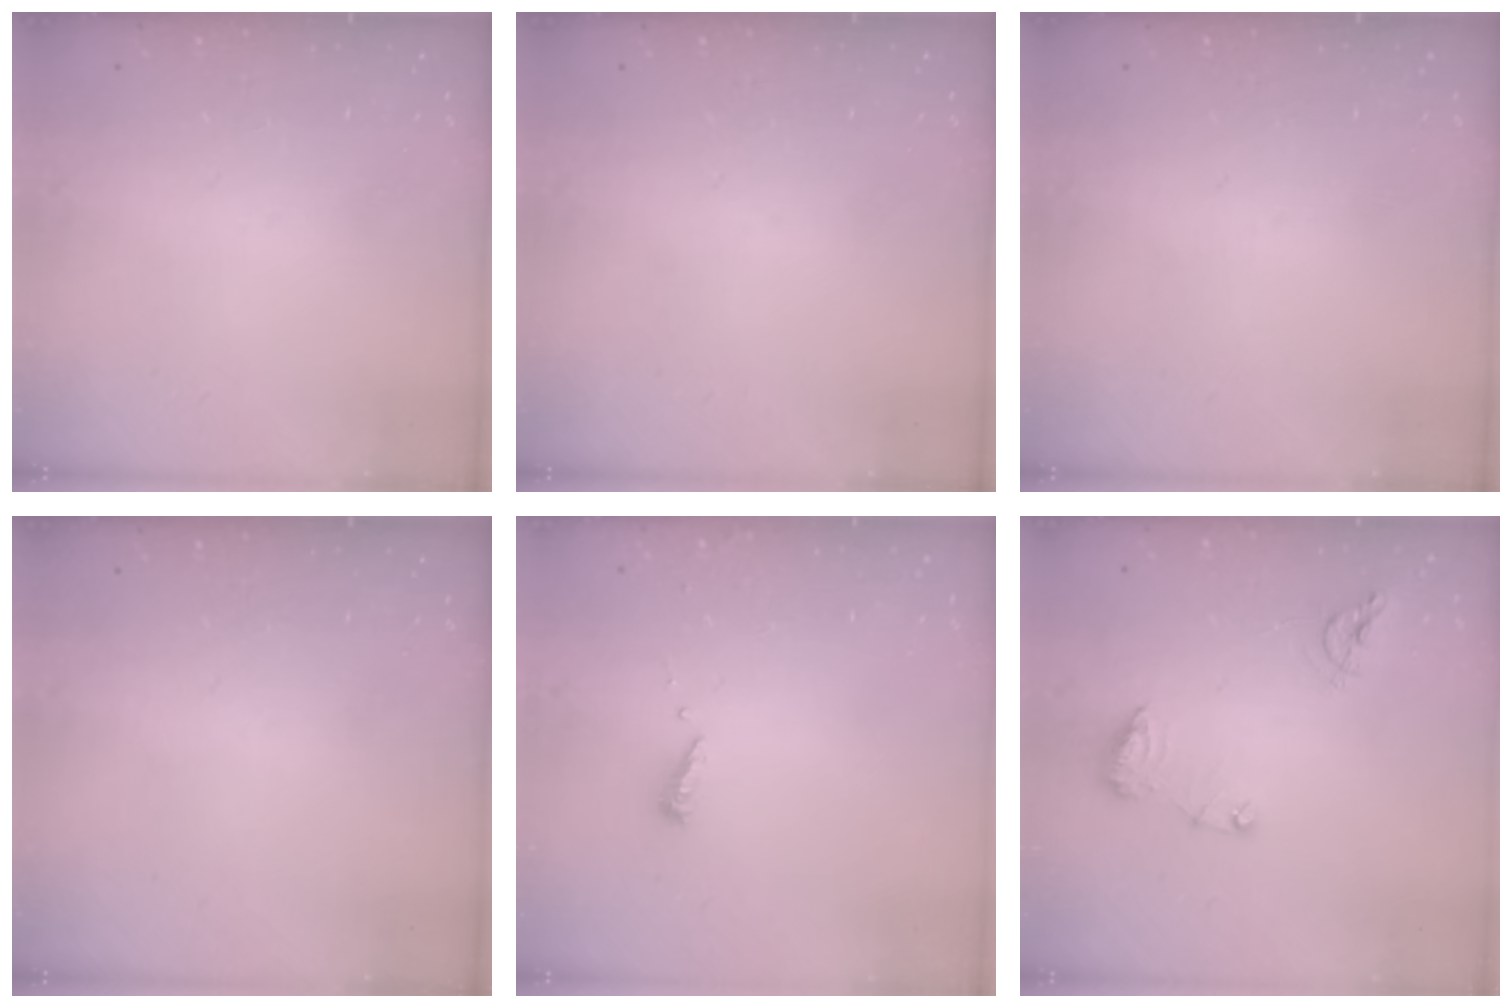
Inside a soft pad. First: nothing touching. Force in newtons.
{"total": 0.0}
{"total": 0.0}
{"total": 0.0}
{"total": 5.3, "press": 5.3, "slide": 0.5}
{"total": 8.9, "press": 8.9, "slide": 1.0}